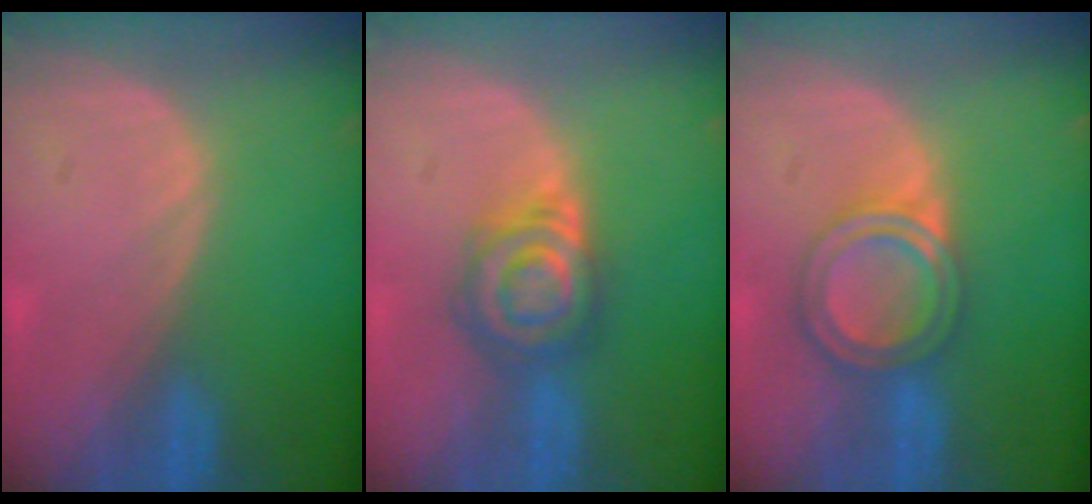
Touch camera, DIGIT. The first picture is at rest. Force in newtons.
{"total": 6.7, "press": 6.3, "slide": 2.1}
{"total": 6.2, "press": 5.4, "slide": 2.9}